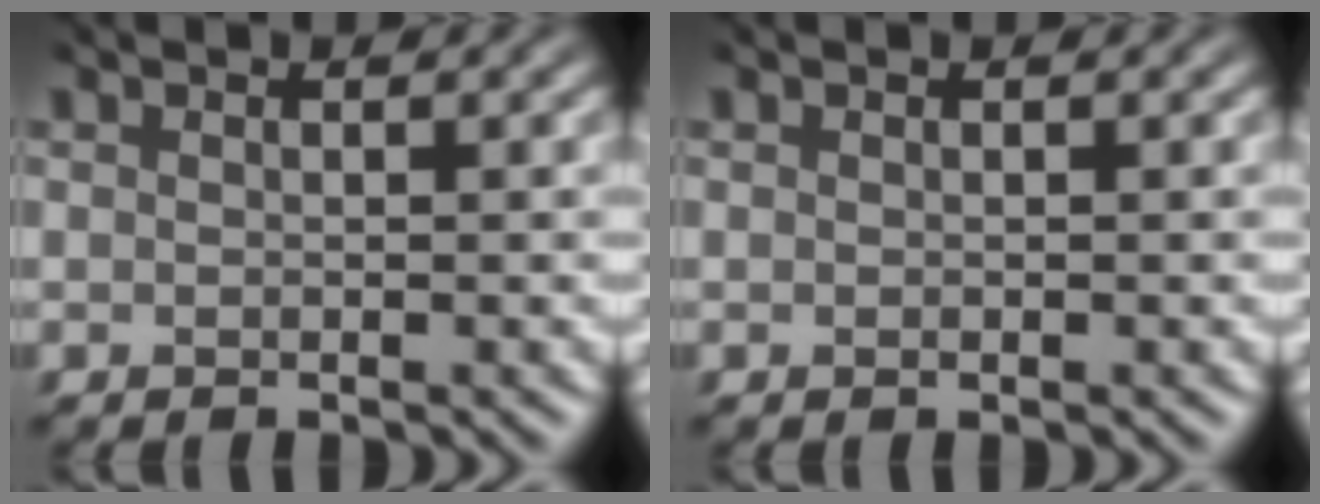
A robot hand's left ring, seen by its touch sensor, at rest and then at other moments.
{"total": 0.0}